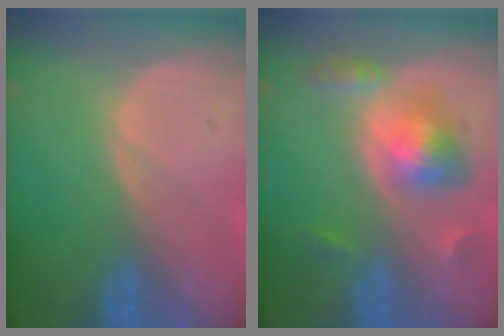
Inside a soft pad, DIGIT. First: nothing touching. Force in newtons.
{"total": 6.1, "press": 5.6, "slide": 2.4}